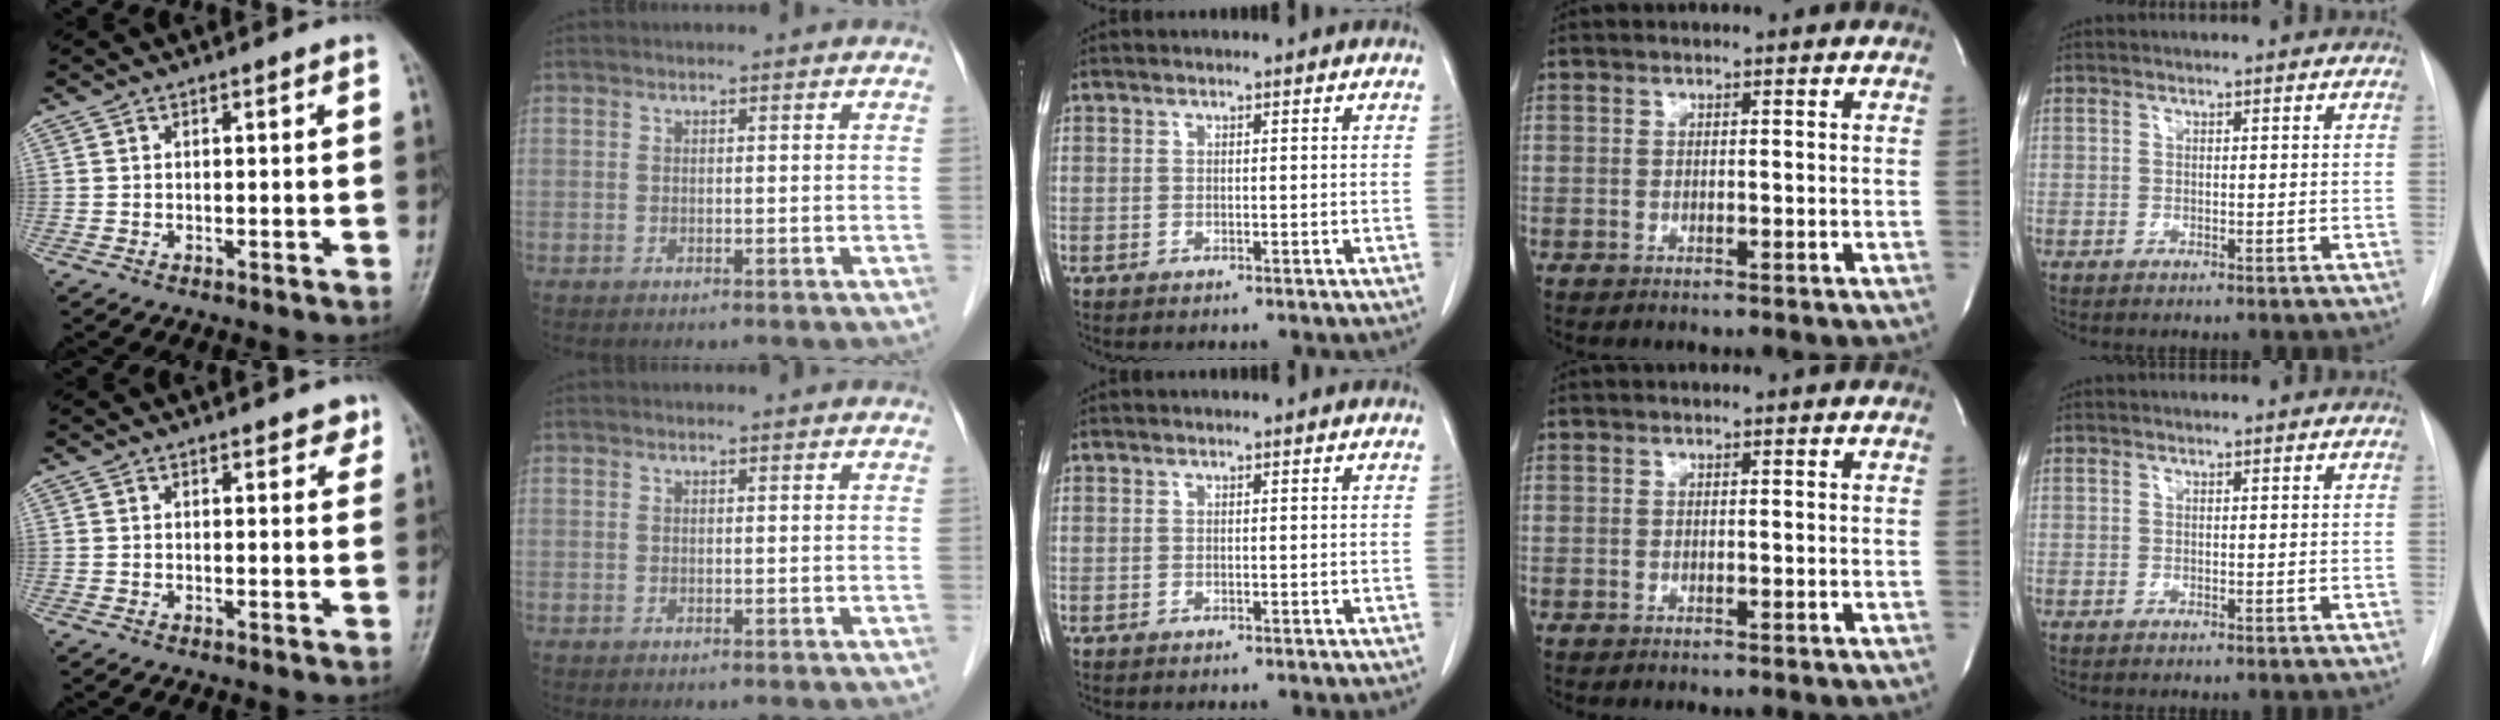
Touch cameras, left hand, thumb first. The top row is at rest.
{"thumb": {"total": 2.6, "force": [1.8, 1.3, 1.3], "torque": [0.004, -0.007, 0.018]}, "index": {"total": 1.0, "force": [1.0, 0.1, 0.1], "torque": [-0.012, 0.004, 0.011]}}